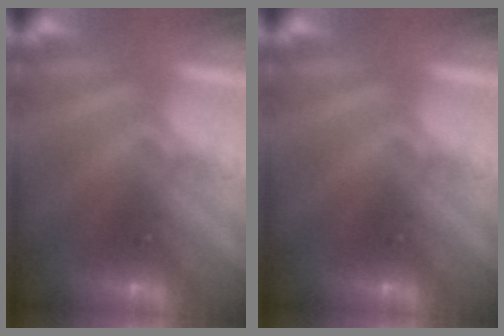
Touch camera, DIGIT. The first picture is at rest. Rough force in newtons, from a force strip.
{"total": 0.0}